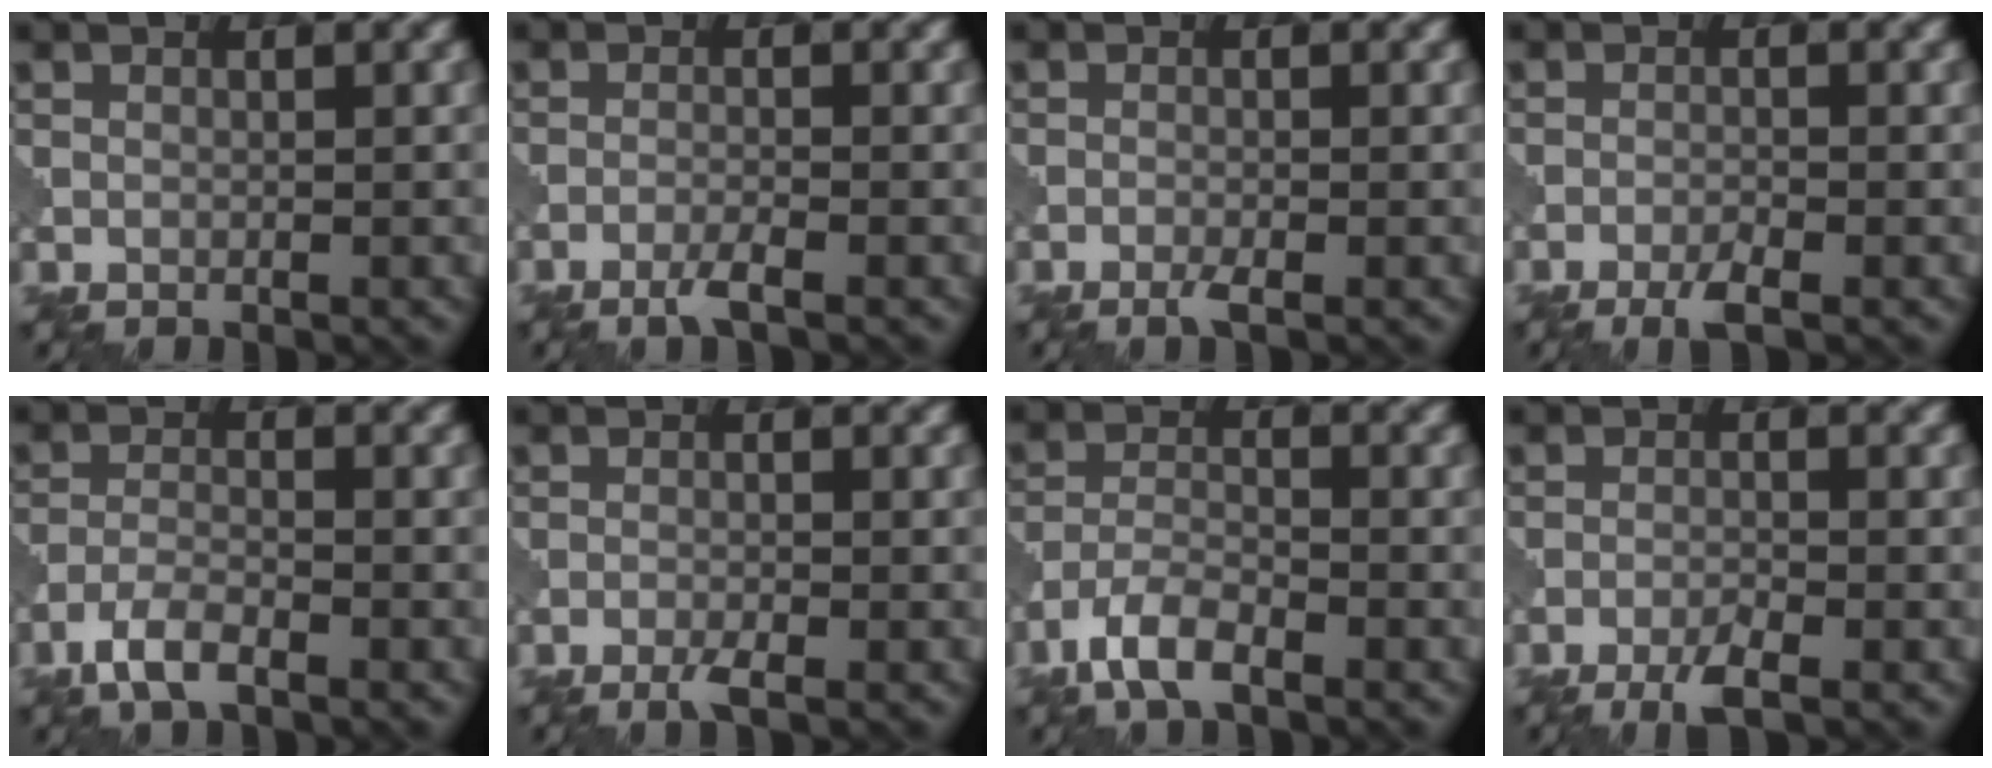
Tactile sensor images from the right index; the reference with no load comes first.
{"total": 1.9, "force": [-1.3, 0.1, 1.4], "torque": [-0.025, 0.002, -0.033]}
{"total": 1.3, "force": [-0.9, 0.1, 1.0], "torque": [-0.019, -0.001, -0.020]}
{"total": 2.2, "force": [-1.5, 0.3, 1.6], "torque": [-0.032, 0.000, -0.032]}
{"total": 3.1, "force": [-2.3, 0.8, 2.0], "torque": [-0.047, 0.000, -0.054]}
{"total": 1.6, "force": [-1.1, 0.2, 1.2], "torque": [-0.024, 0.000, -0.025]}
{"total": 4.1, "force": [-2.9, 1.2, 2.5], "torque": [-0.055, -0.003, -0.069]}
{"total": 2.7, "force": [-1.8, 0.4, 1.9], "torque": [-0.039, 0.000, -0.040]}